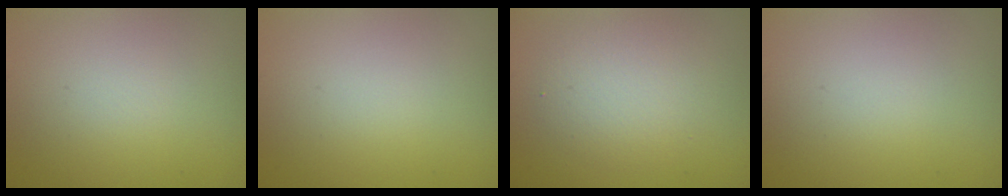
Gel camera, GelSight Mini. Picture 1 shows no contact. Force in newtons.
{"total": 0.0}
{"total": 3.5, "press": 3.5, "slide": 0.2}
{"total": 0.0}